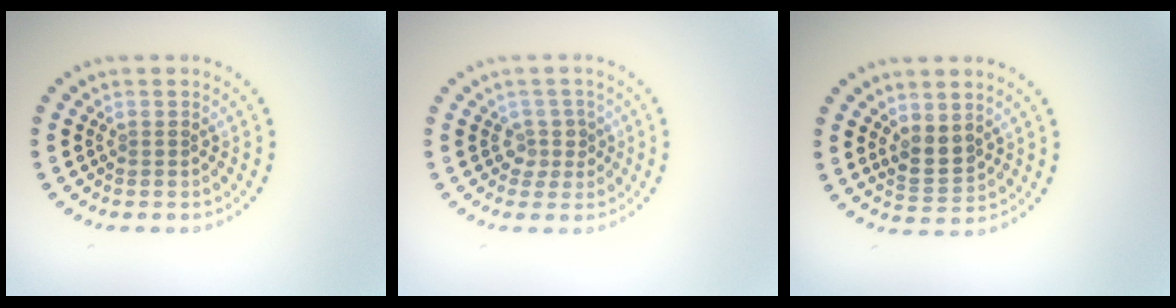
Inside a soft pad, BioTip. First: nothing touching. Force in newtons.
{"total": 1.9, "press": 1.4, "slide": 1.2}
{"total": 2.6, "press": 2.3, "slide": 1.1}